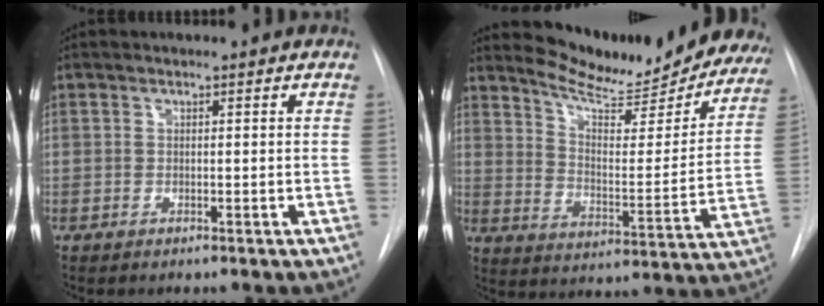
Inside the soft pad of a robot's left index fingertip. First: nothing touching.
{"total": 19.6, "force": [18.3, 3.7, 6.0], "torque": [-0.083, -0.065, 0.240]}